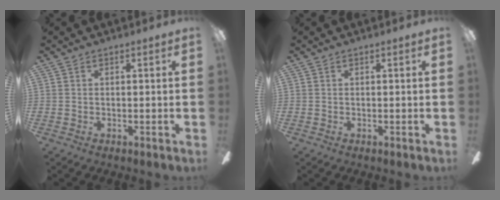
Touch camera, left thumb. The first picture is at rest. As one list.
[{"total": 0.0}]